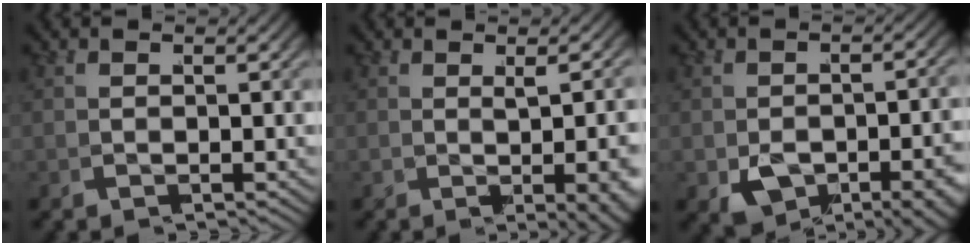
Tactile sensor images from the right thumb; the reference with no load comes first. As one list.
[{"total": 3.9, "force": [0.0, 0.5, 3.9], "torque": [-0.045, -0.007, 0.010]}, {"total": 5.0, "force": [-2.5, 2.5, 3.5], "torque": [-0.047, -0.013, -0.028]}]